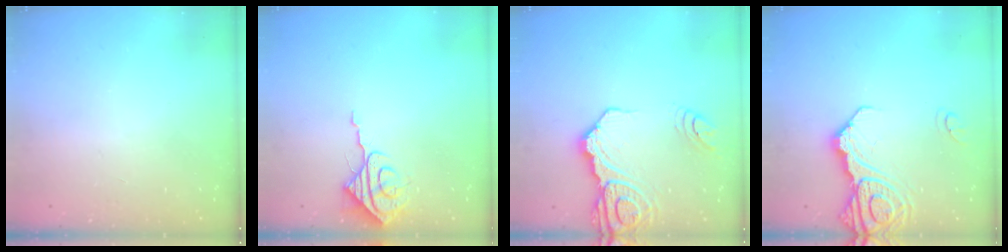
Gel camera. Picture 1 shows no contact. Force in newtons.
{"total": 8.0, "press": 7.9, "slide": 0.8}
{"total": 17.5, "press": 17.4, "slide": 2.0}
{"total": 15.6, "press": 15.5, "slide": 1.9}